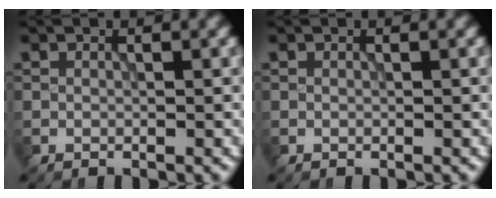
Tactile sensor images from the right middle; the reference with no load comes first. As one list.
[{"total": 0.0}]